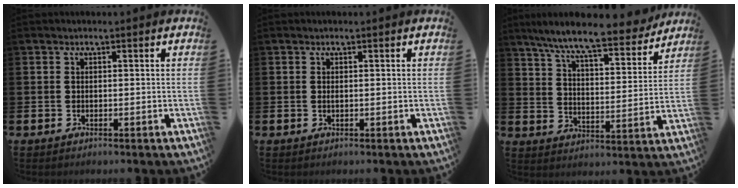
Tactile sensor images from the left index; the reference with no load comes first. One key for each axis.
{"total": 0.0}
{"total": 9.6, "fx": 8.7, "fy": 1.0, "fz": 4.0, "tx": -0.102, "ty": -0.051, "tz": 0.149}